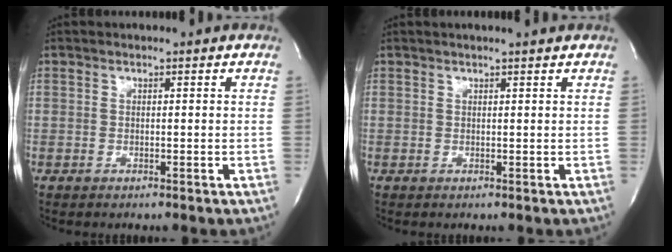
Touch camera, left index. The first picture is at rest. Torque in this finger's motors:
{"motor_torque": [0.58, -0.59, 0.28, 0.05]}